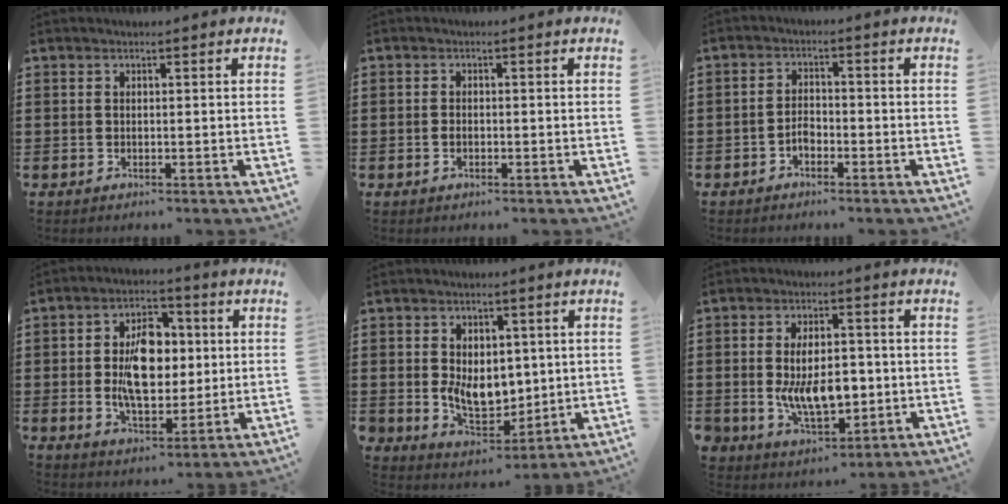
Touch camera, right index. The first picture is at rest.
{"total": 0.9, "force": [-0.4, 0.5, 0.6], "torque": [-0.014, -0.006, -0.006]}
{"total": 2.3, "force": [-1.3, 1.4, 1.2], "torque": [-0.028, 0.001, -0.027]}
{"total": 10.2, "force": [0.4, 6.0, 8.3], "torque": [-0.167, 0.005, 0.002]}
{"total": 7.7, "force": [0.5, 5.9, 4.9], "torque": [-0.087, 0.004, 0.012]}
{"total": 9.9, "force": [-0.9, 5.7, 8.1], "torque": [-0.146, -0.004, -0.019]}